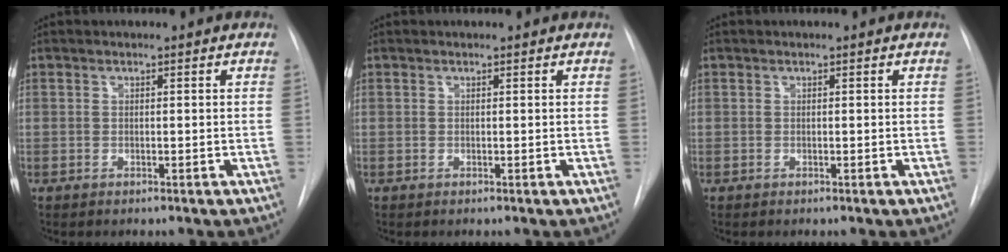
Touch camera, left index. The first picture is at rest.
{"total": 0.0}
{"total": 0.0}